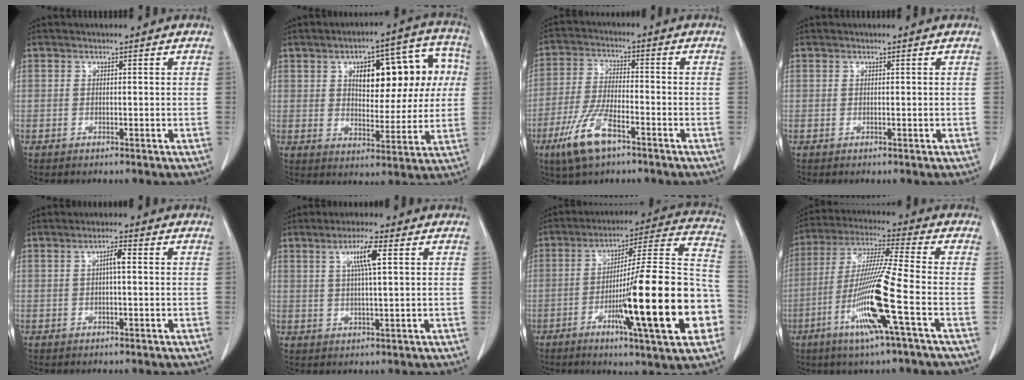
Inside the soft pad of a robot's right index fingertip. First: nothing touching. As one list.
[{"total": 15.1, "force": [3.6, 6.6, 13.0], "torque": [-0.164, 0.048, 0.055]}, {"total": 9.5, "force": [-5.5, 2.8, 7.2], "torque": [-0.155, -0.012, -0.103]}, {"total": 0.0}, {"total": 2.5, "force": [0.3, 0.3, 2.4], "torque": [-0.042, 0.005, 0.004]}, {"total": 5.5, "force": [2.0, 0.2, 5.1], "torque": [-0.092, 0.003, 0.035]}, {"total": 24.5, "force": [-7.1, 1.3, 23.4], "torque": [-0.301, 0.001, -0.111]}, {"total": 14.2, "force": [-5.0, -1.2, 13.2], "torque": [-0.265, -0.018, -0.101]}]